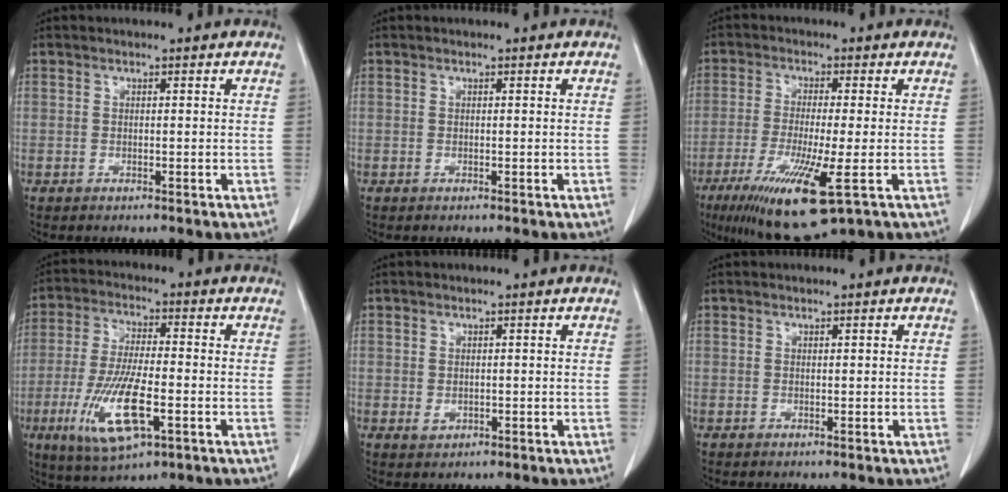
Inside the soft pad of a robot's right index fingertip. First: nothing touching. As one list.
[{"total": 0.0}, {"total": 12.9, "force": [-5.6, 1.3, 11.6], "torque": [-0.214, -0.042, -0.091]}, {"total": 12.4, "force": [-4.2, 2.8, 11.4], "torque": [-0.231, -0.018, -0.071]}, {"total": 1.3, "force": [-0.1, 1.2, 0.6], "torque": [-0.008, 0.000, 0.004]}, {"total": 0.0}]